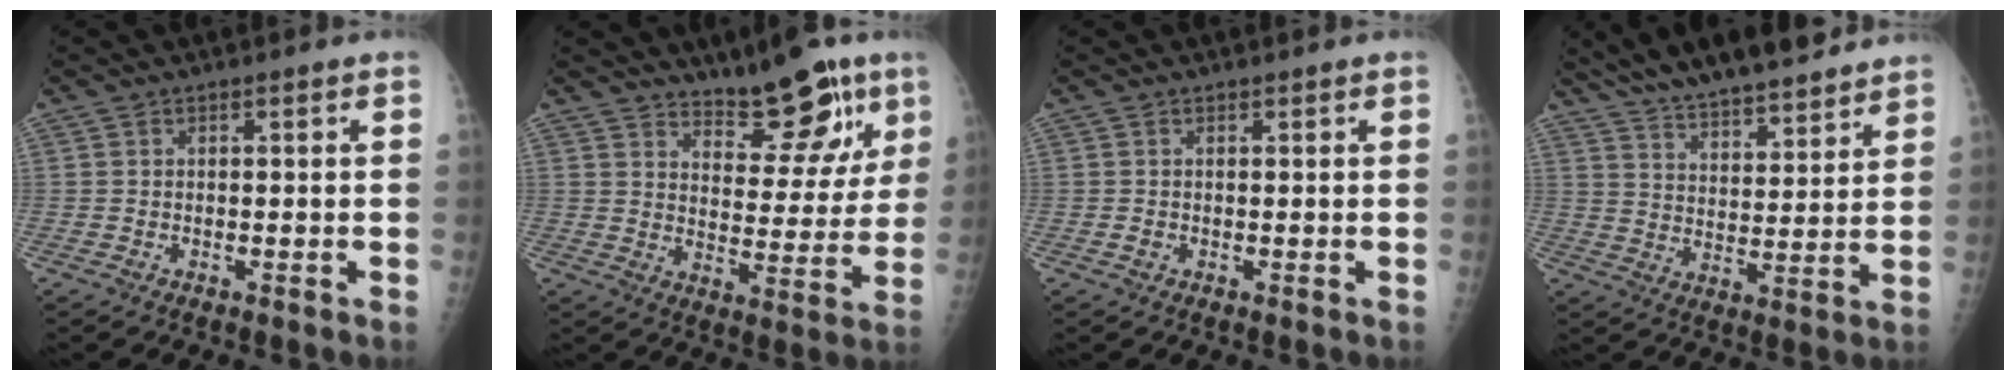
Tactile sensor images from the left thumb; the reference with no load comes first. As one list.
[{"total": 13.5, "force": [9.7, 5.1, 7.9], "torque": [-0.066, -0.060, 0.149]}, {"total": 0.7, "force": [0.1, 0.6, 0.3], "torque": [0.000, 0.001, 0.002]}, {"total": 18.7, "force": [16.0, 4.2, 8.7], "torque": [-0.116, -0.048, 0.253]}]